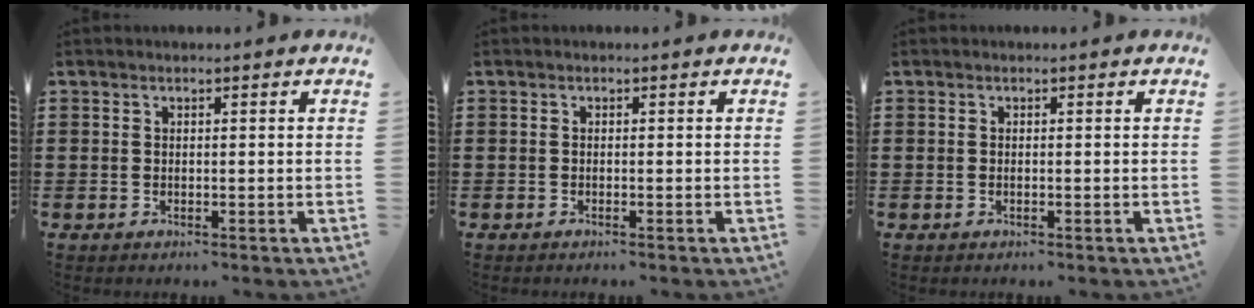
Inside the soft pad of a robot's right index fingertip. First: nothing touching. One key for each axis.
{"total": 0.0}
{"total": 0.0}